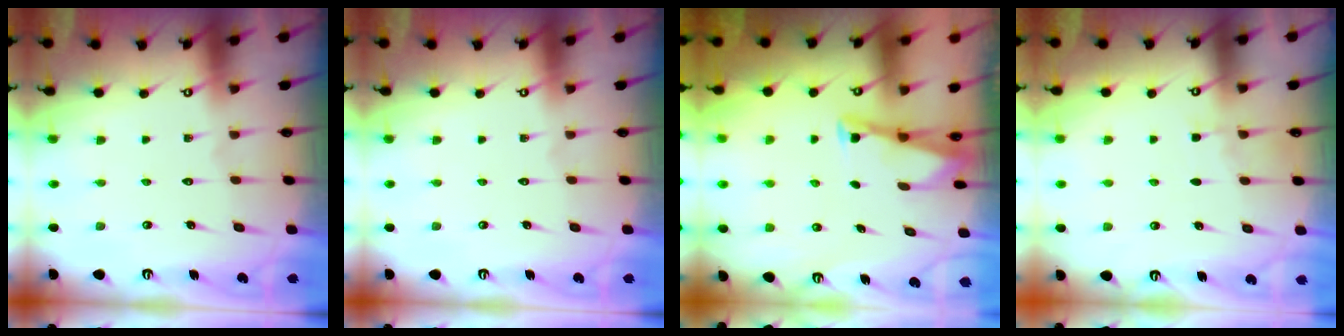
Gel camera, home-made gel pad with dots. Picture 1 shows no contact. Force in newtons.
{"total": 0.0}
{"total": 3.0, "press": 3.0, "slide": 0.3}
{"total": 4.0, "press": 3.9, "slide": 0.4}